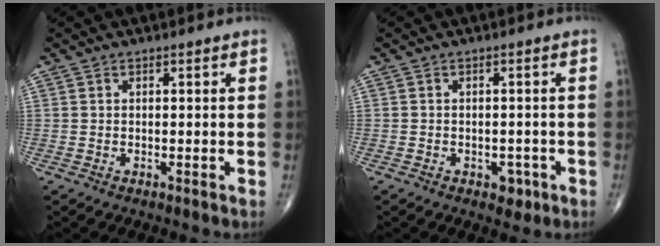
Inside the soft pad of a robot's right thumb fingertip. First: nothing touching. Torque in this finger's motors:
{"motor_torque": [0.64, 0.26, 0.23, -0.07, -0.06]}